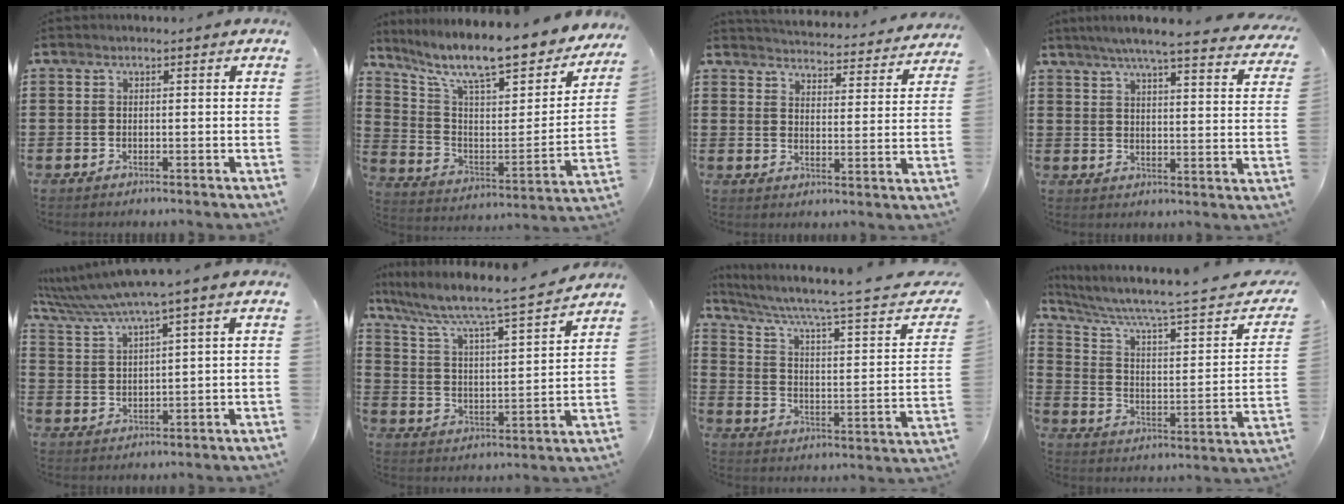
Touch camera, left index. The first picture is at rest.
{"total": 10.4, "force": [8.7, 1.8, 5.6], "torque": [-0.122, -0.073, 0.140]}
{"total": 3.9, "force": [3.9, -0.2, 0.2], "torque": [-0.017, -0.039, 0.060]}
{"total": 5.8, "force": [4.9, -0.5, 2.9], "torque": [-0.075, -0.029, 0.081]}
{"total": 5.2, "force": [3.8, -0.4, 3.5], "torque": [-0.087, -0.021, 0.060]}
{"total": 5.6, "force": [4.8, 0.2, 2.9], "torque": [-0.079, -0.045, 0.069]}
{"total": 5.1, "force": [3.3, 0.2, 3.9], "torque": [-0.091, -0.027, 0.046]}
{"total": 5.7, "force": [4.1, 0.3, 3.9], "torque": [-0.095, -0.031, 0.059]}